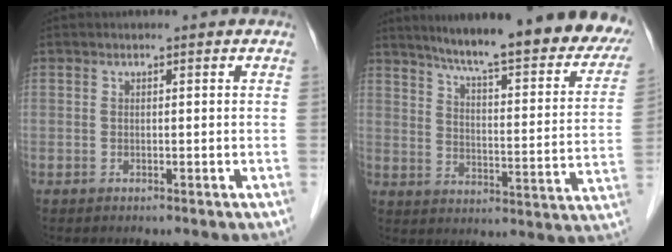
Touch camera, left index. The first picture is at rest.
{"total": 26.2, "force": [22.7, 3.2, 12.7], "torque": [-0.187, -0.045, 0.292]}